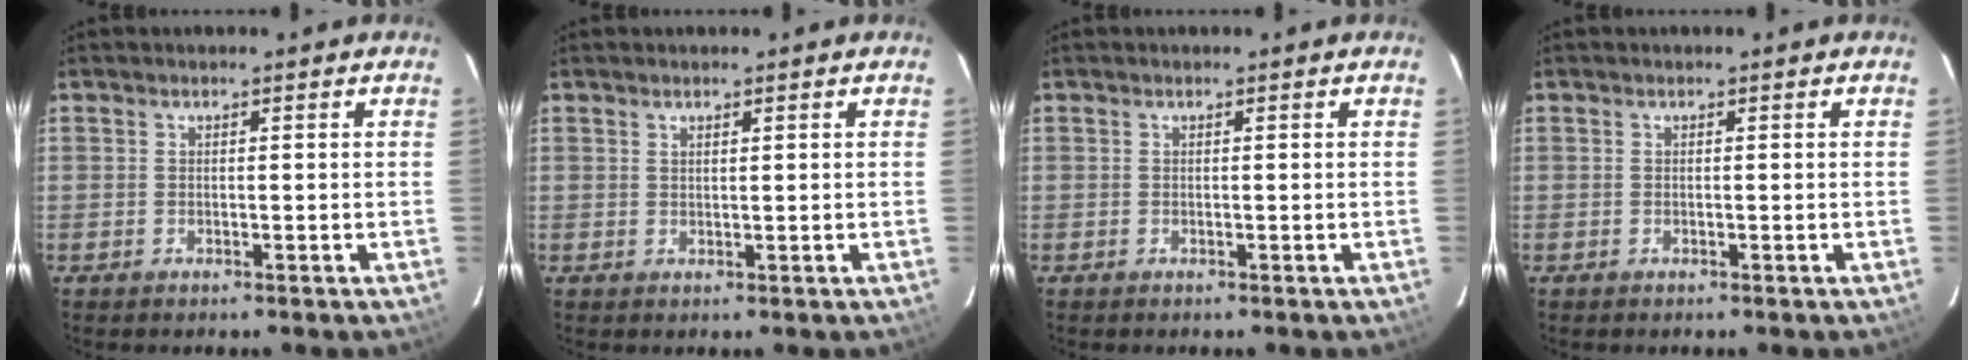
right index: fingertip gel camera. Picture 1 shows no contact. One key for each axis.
{"total": 0.8, "fx": 0.7, "fy": 0.2, "fz": 0.3, "tx": -0.006, "ty": 0.001, "tz": 0.013}
{"total": 0.0}
{"total": 0.0}